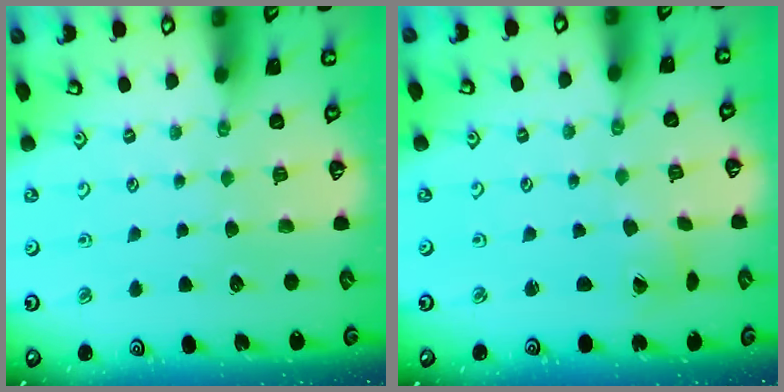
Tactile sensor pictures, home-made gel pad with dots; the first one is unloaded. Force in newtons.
{"total": 1.5, "press": 1.5, "slide": 0.0}